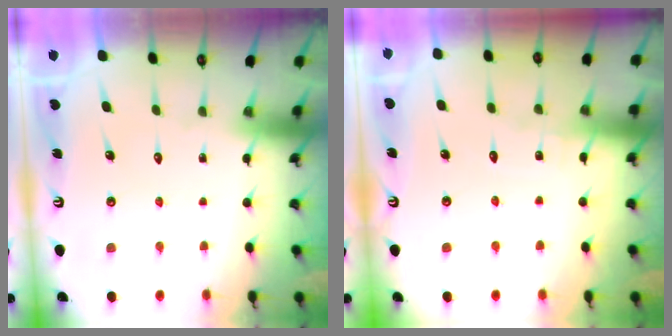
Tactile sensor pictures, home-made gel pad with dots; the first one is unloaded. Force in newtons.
{"total": 3.0, "press": 3.0, "slide": 0.3}